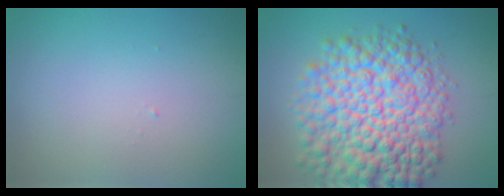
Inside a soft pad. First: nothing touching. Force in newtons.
{"total": 10.9, "press": 10.9, "slide": 0.3}